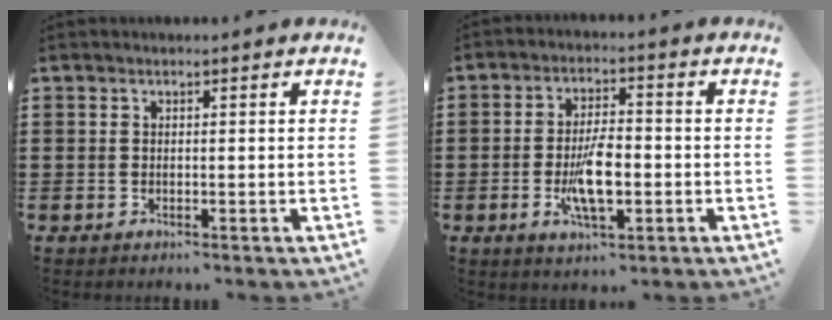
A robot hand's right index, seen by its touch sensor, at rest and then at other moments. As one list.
[{"total": 7.8, "force": [-1.8, 3.1, 6.9], "torque": [-0.141, -0.003, -0.035]}]